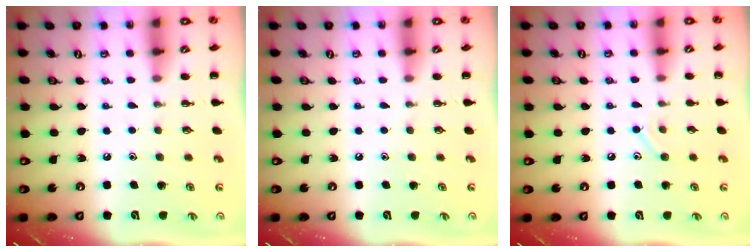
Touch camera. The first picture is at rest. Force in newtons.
{"total": 0.0}
{"total": 7.1, "press": 6.9, "slide": 1.8}